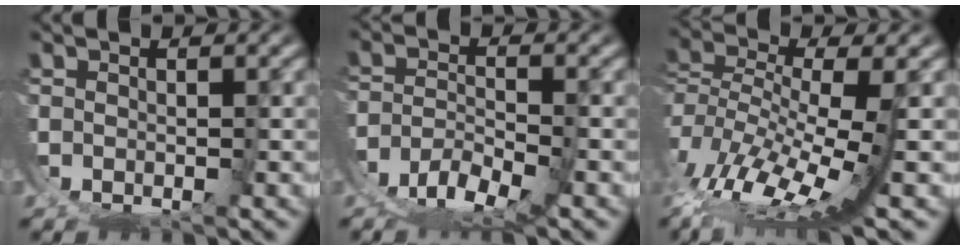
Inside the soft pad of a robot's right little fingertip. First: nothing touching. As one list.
[{"total": 4.9, "force": [-2.9, 2.2, 3.4], "torque": [-0.043, -0.009, -0.051]}, {"total": 7.4, "force": [-2.8, 2.3, 6.4], "torque": [-0.135, -0.043, -0.024]}]